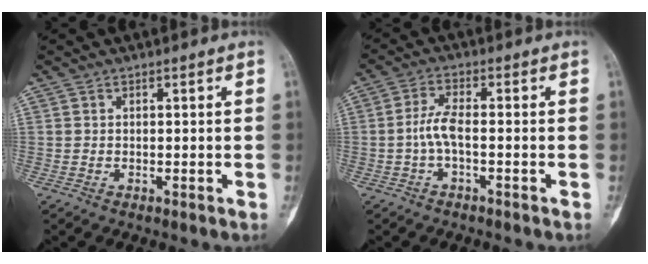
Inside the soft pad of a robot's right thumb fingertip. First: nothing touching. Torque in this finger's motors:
{"motor_torque": [0.04, 0.04, 0.21, -0.21, 0.01]}